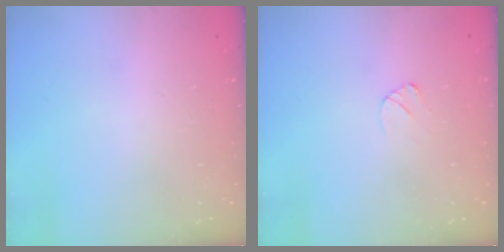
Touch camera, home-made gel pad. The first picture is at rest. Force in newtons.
{"total": 2.8, "press": 2.8, "slide": 0.3}